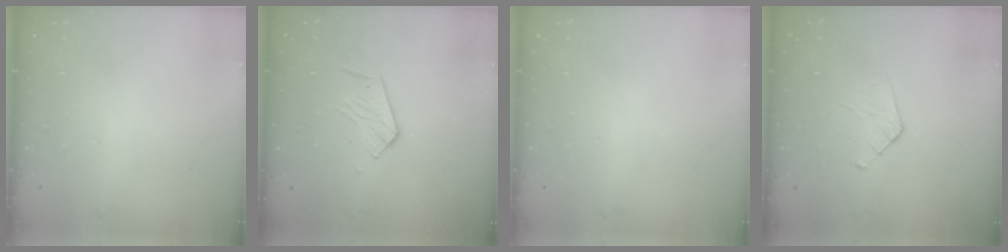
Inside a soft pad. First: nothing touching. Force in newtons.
{"total": 6.7, "press": 6.7, "slide": 0.2}
{"total": 0.0}
{"total": 5.5, "press": 5.5, "slide": 0.5}